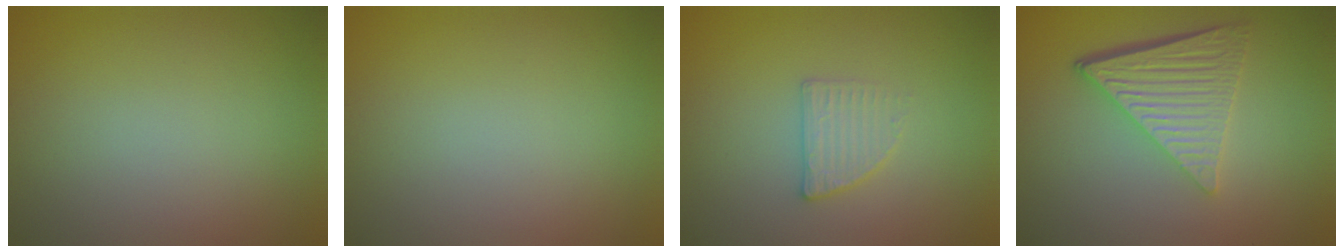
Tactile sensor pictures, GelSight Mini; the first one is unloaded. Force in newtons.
{"total": 0.0}
{"total": 2.1, "press": 2.1, "slide": 0.4}
{"total": 5.8, "press": 4.2, "slide": 4.0}